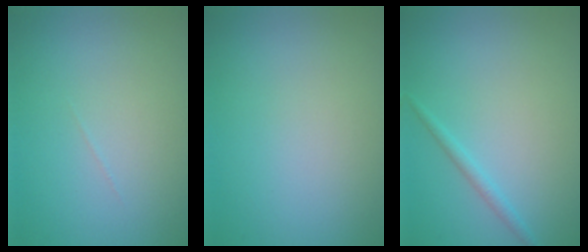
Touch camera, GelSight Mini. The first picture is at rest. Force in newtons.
{"total": 0.0}
{"total": 1.0, "press": 1.0, "slide": 0.1}